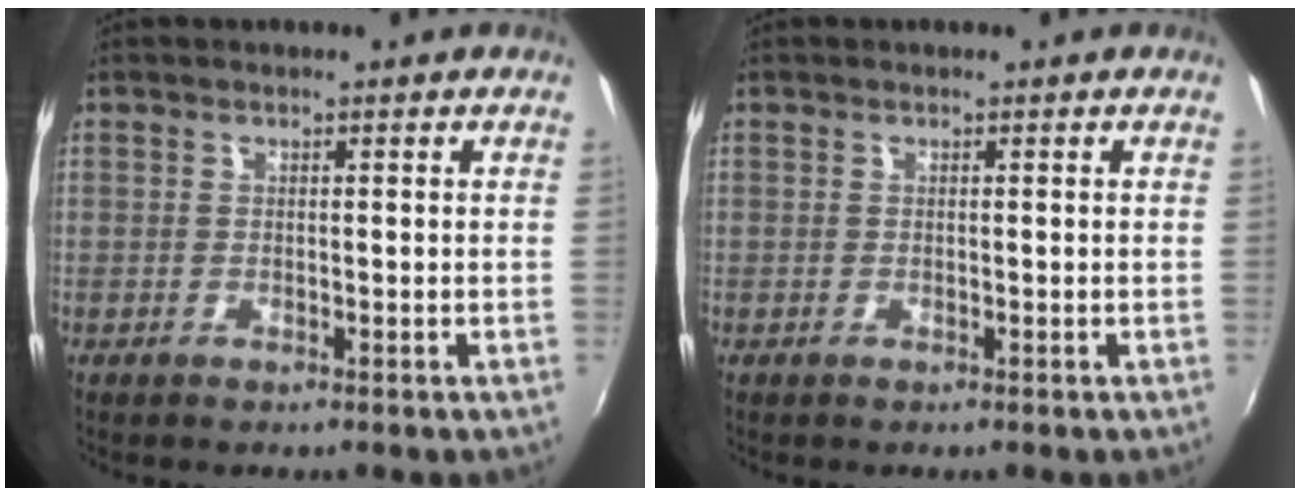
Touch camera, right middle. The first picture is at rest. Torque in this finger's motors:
{"motor_torque": [0.08, -0.10, 0.00, 0.00]}